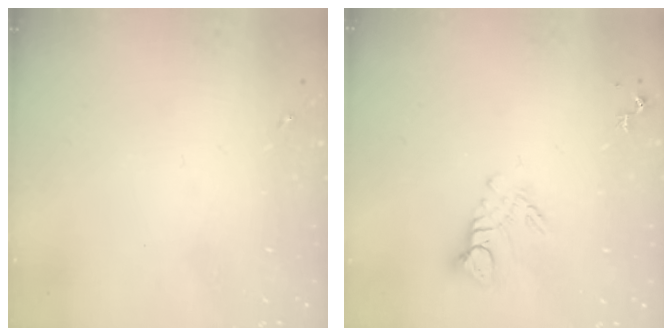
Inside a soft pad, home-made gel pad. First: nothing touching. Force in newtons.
{"total": 7.6, "press": 7.6, "slide": 0.7}